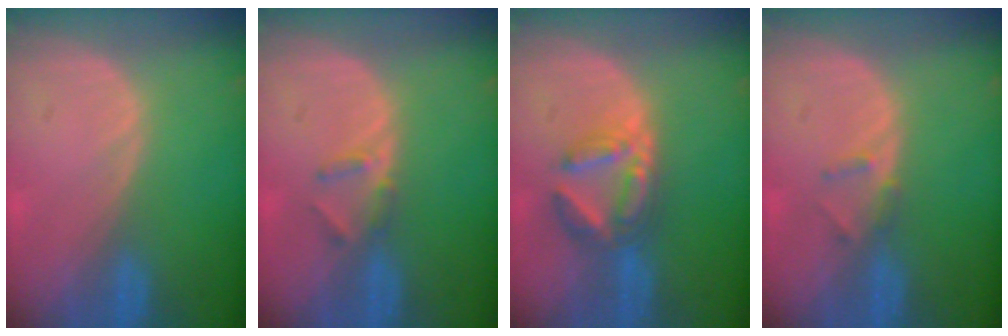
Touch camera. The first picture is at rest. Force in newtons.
{"total": 2.3, "press": 2.1, "slide": 0.9}
{"total": 6.5, "press": 5.9, "slide": 2.9}
{"total": 1.8, "press": 1.5, "slide": 0.9}